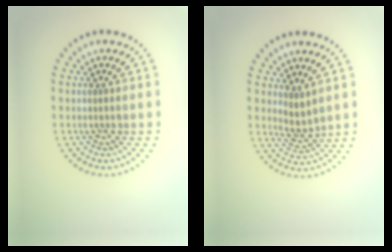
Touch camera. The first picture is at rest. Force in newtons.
{"total": 1.9, "press": 1.4, "slide": 1.2}